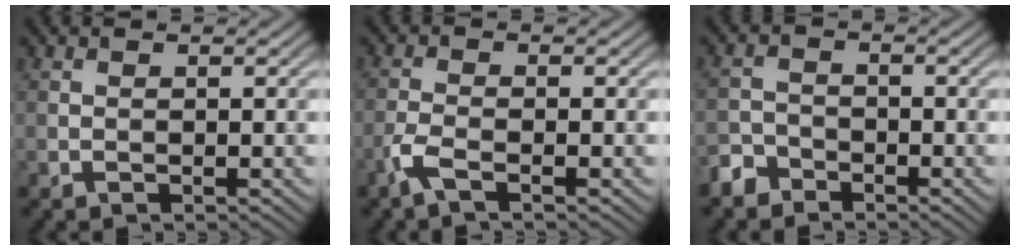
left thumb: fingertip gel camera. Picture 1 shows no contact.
{"total": 2.6, "force": [-1.7, 0.5, 1.9], "torque": [-0.046, 0.000, -0.045]}
{"total": 2.9, "force": [-2.4, 1.5, 0.6], "torque": [-0.011, 0.000, -0.059]}